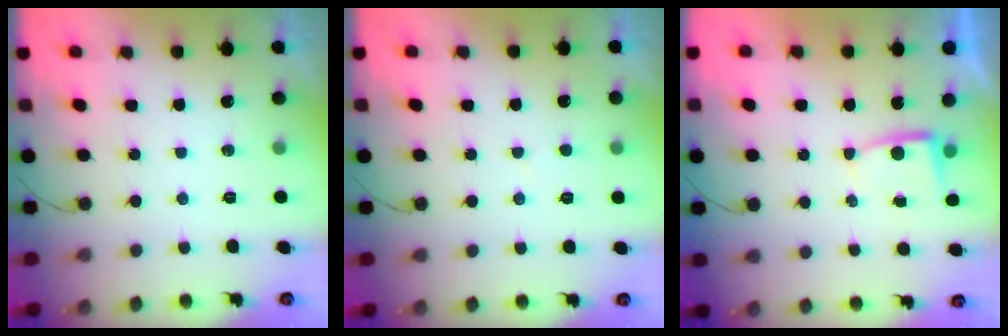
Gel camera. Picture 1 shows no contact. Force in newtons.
{"total": 1.6, "press": 1.6, "slide": 0.2}
{"total": 2.2, "press": 2.2, "slide": 0.3}